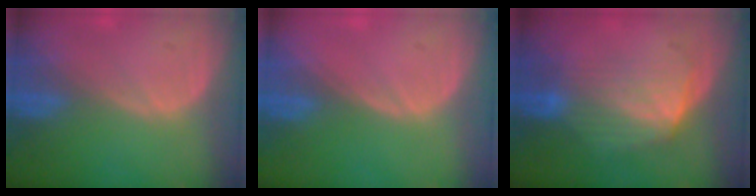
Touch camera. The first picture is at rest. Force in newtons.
{"total": 0.0}
{"total": 6.4, "press": 6.4, "slide": 1.0}